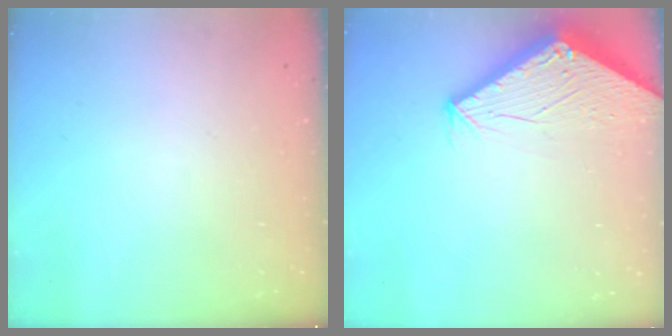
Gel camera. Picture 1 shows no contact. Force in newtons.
{"total": 2.7, "press": 2.7, "slide": 0.1}